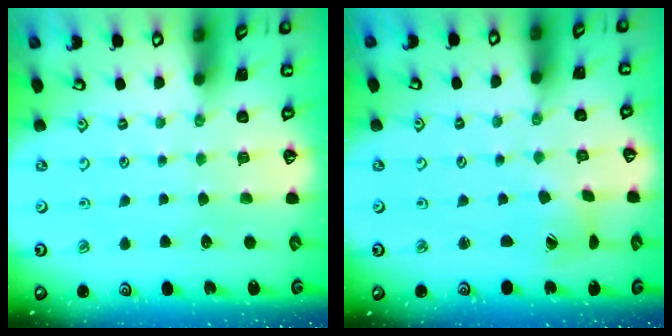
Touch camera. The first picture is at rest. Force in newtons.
{"total": 2.5, "press": 2.5, "slide": 0.4}